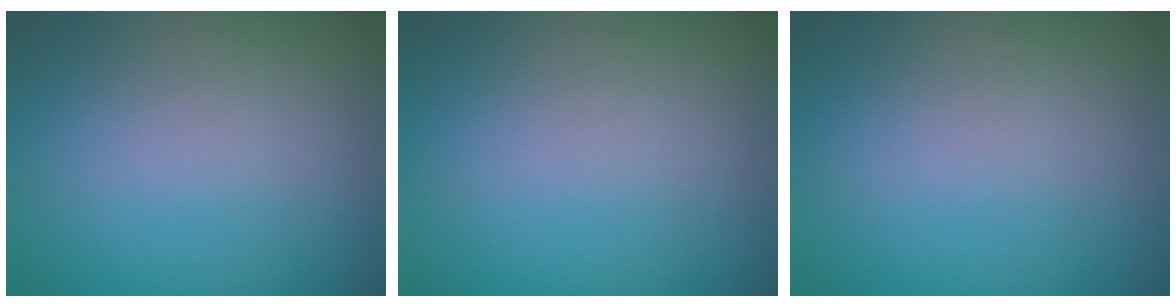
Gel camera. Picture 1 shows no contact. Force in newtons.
{"total": 0.0}
{"total": 0.0}